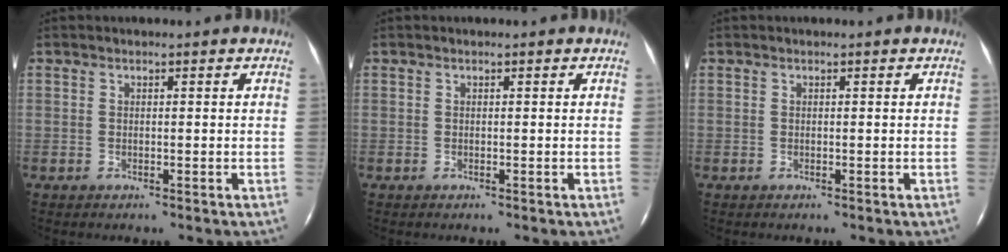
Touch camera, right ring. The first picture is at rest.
{"total": 0.0}
{"total": 0.0}